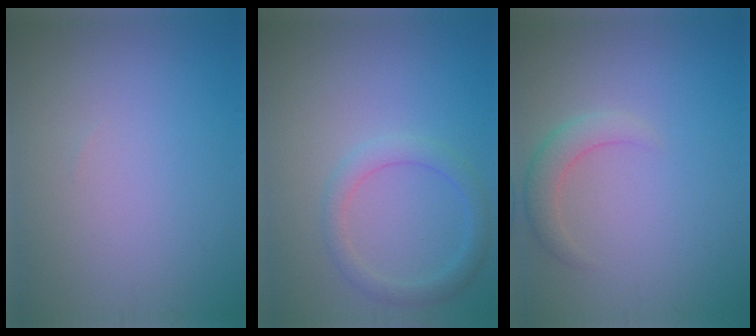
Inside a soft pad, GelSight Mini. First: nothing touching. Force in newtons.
{"total": 2.4, "press": 2.4, "slide": 0.1}
{"total": 2.3, "press": 2.3, "slide": 0.4}